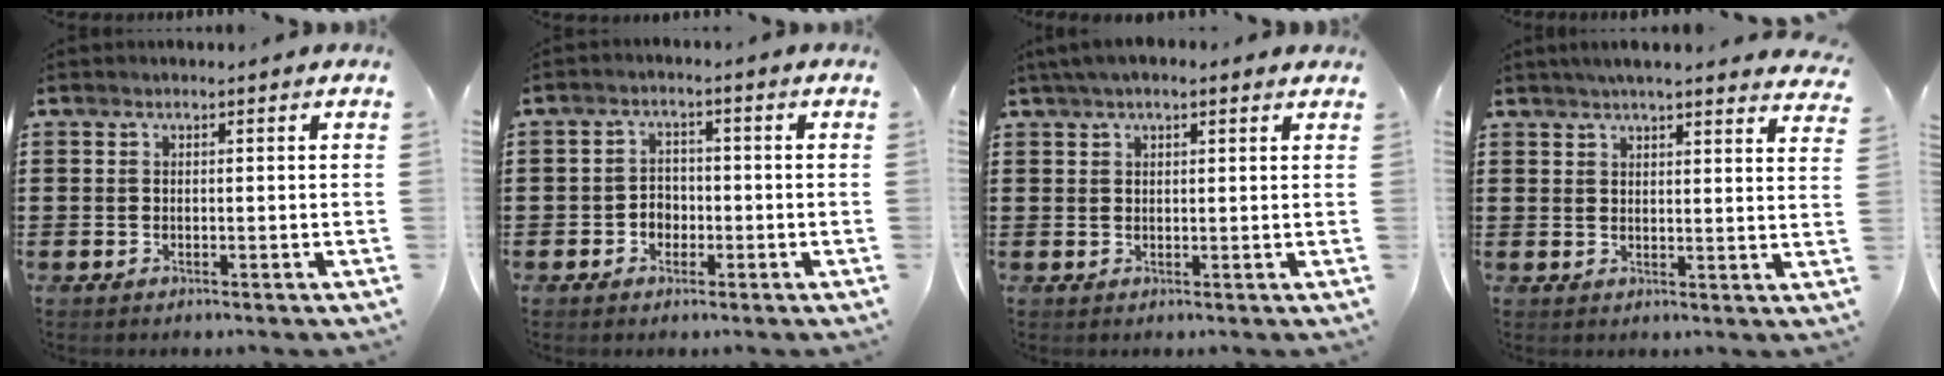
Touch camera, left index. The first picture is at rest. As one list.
[{"total": 2.6, "force": [-1.3, 2.1, 1.0], "torque": [-0.025, 0.005, -0.029]}, {"total": 2.3, "force": [1.4, 1.0, 1.5], "torque": [-0.032, 0.008, 0.025]}, {"total": 4.1, "force": [3.9, -0.2, 1.3], "torque": [-0.038, -0.009, 0.071]}]